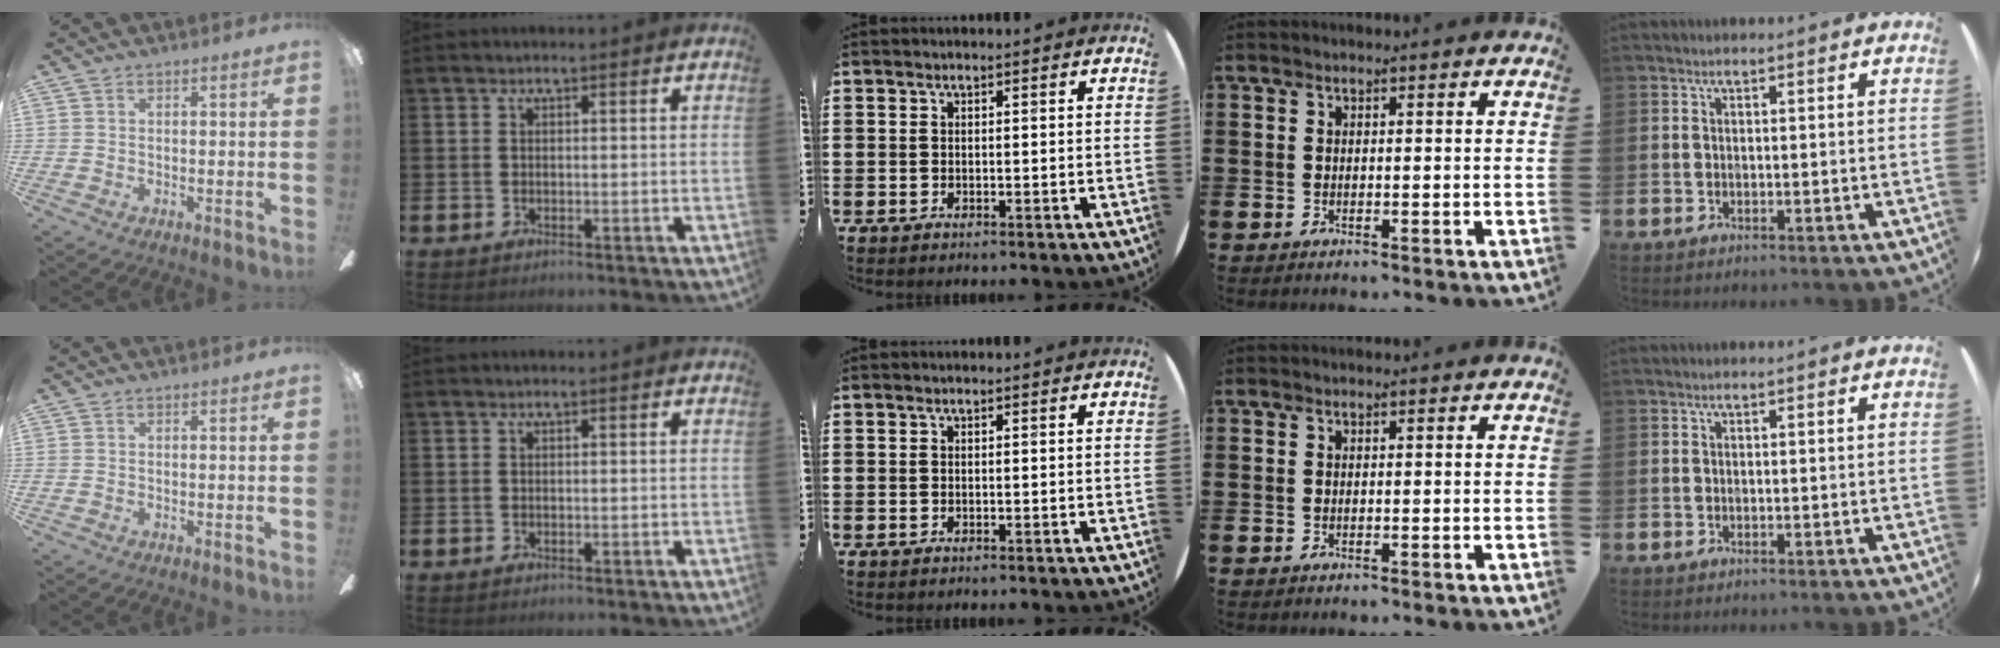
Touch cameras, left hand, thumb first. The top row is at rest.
{}